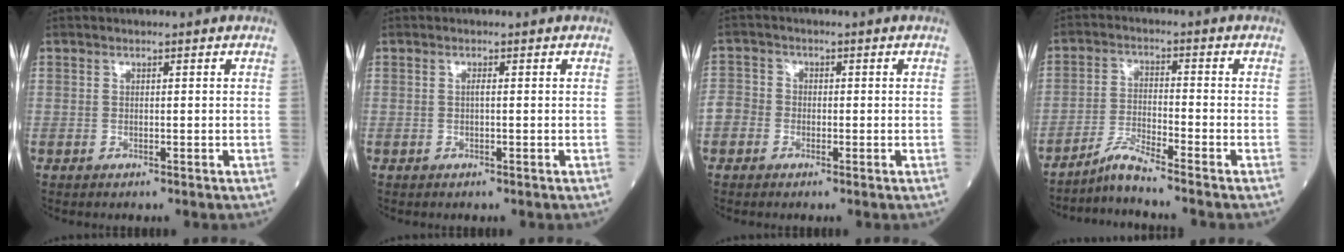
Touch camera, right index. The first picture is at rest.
{"total": 0.5, "force": [0.0, 0.0, 0.5], "torque": [-0.011, 0.000, -0.001]}
{"total": 3.4, "force": [-1.3, 3.0, 0.9], "torque": [-0.013, 0.012, -0.038]}
{"total": 4.5, "force": [-4.1, -1.3, 1.3], "torque": [-0.034, -0.023, -0.082]}